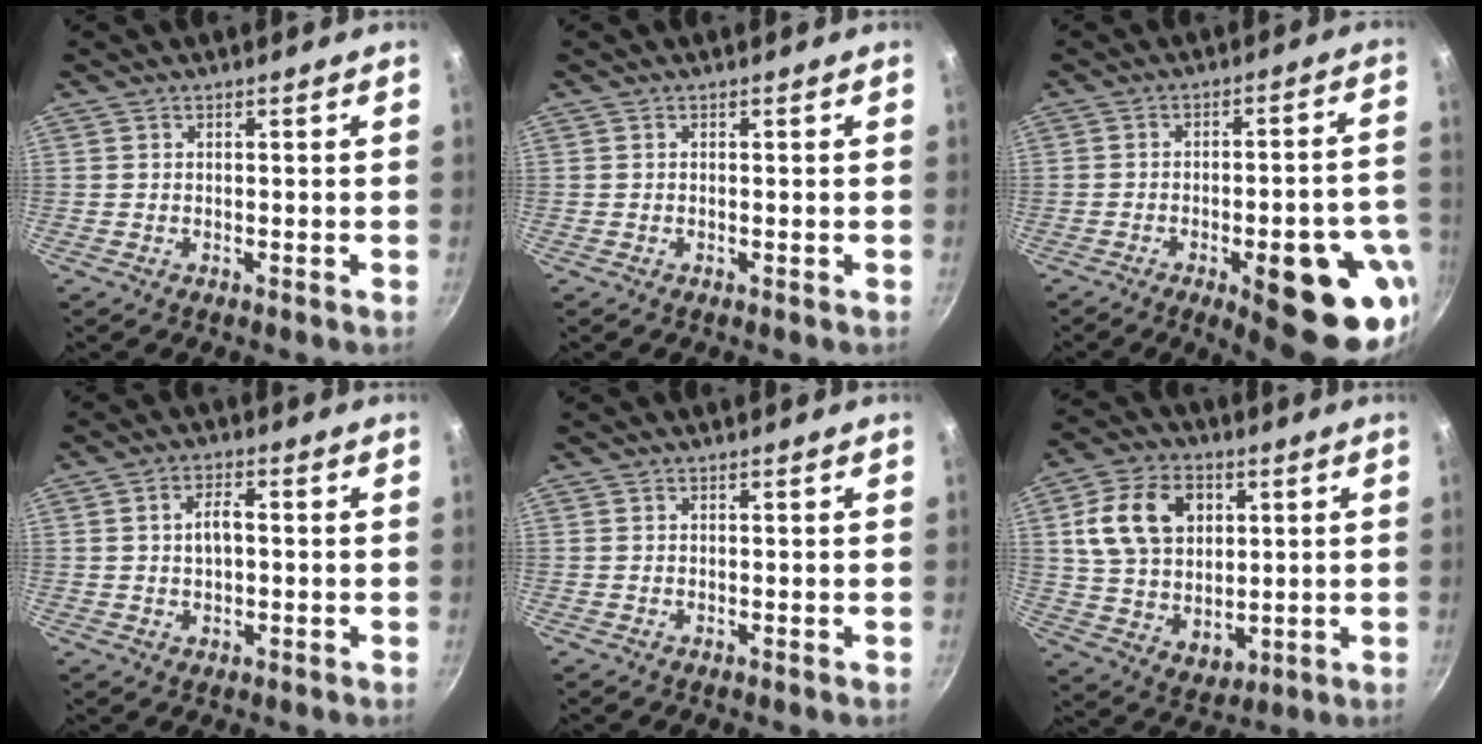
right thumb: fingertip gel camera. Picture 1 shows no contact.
{"total": 0.0}
{"total": 20.1, "force": [-8.4, 6.9, 16.9], "torque": [-0.154, 0.028, -0.102]}
{"total": 4.6, "force": [0.2, 2.7, 3.7], "torque": [-0.056, 0.015, 0.001]}
{"total": 0.0}
{"total": 17.3, "force": [4.2, 13.0, 10.5], "torque": [-0.157, -0.007, 0.081]}